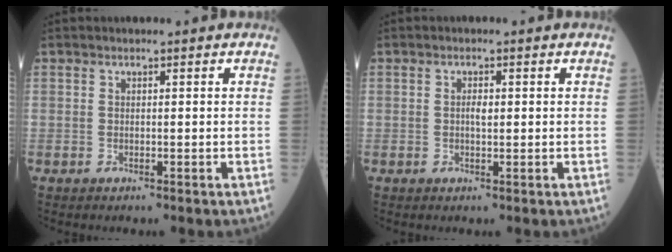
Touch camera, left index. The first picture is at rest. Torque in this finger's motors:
{"motor_torque": [0.12, 0.02, 0.02, 0.00]}